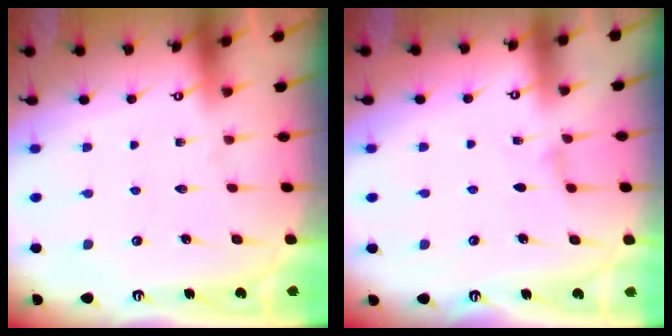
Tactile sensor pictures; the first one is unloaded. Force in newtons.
{"total": 1.5, "press": 1.5, "slide": 0.4}